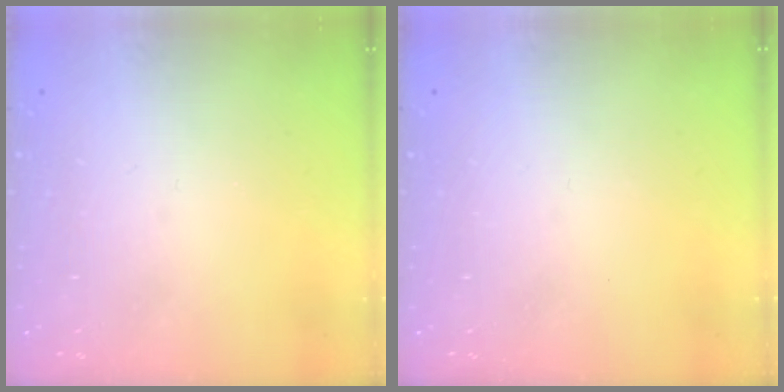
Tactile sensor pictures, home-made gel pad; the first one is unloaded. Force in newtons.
{"total": 0.0}